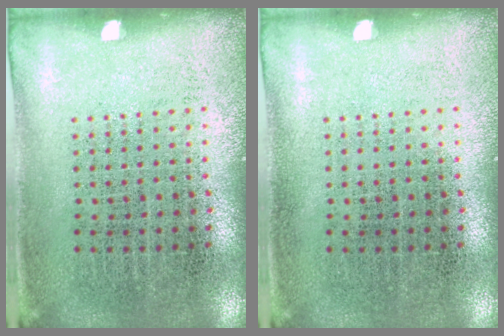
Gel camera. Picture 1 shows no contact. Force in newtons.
{"total": 0.0}